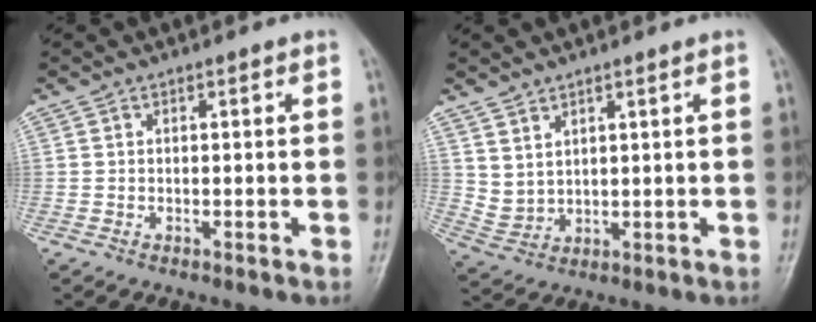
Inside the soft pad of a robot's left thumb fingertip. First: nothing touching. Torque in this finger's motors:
{"motor_torque": [0.07, -0.15, 0.03, -0.02, 0.07]}